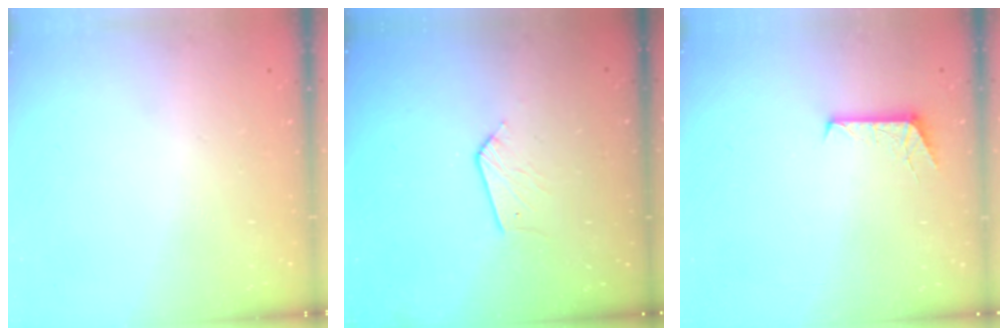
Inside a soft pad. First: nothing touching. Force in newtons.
{"total": 3.7, "press": 3.6, "slide": 0.3}
{"total": 6.1, "press": 6.1, "slide": 0.6}